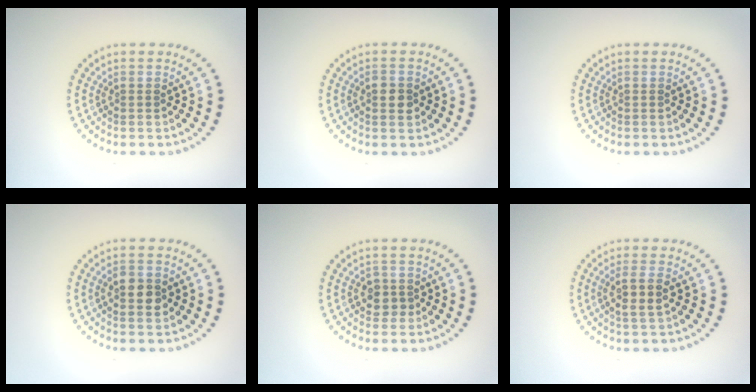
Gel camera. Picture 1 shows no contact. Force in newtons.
{"total": 2.2, "press": 2.2, "slide": 0.1}
{"total": 0.0}
{"total": 2.6, "press": 2.6, "slide": 0.1}
{"total": 1.7, "press": 1.6, "slide": 0.5}
{"total": 2.5, "press": 2.2, "slide": 1.1}